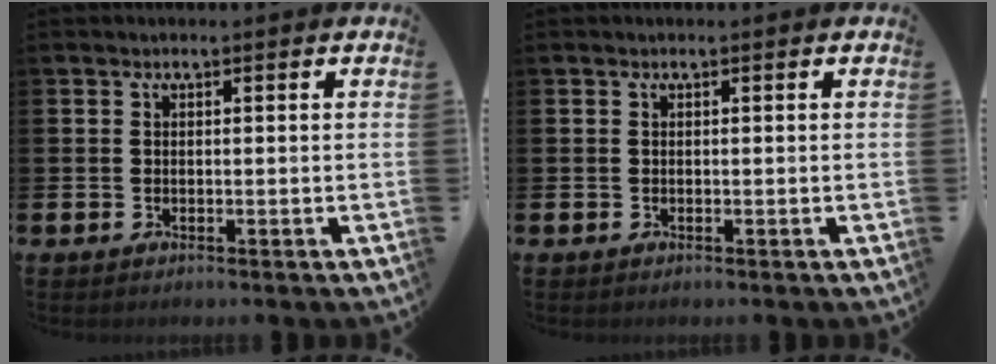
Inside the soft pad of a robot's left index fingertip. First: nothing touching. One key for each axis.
{"total": 0.0}